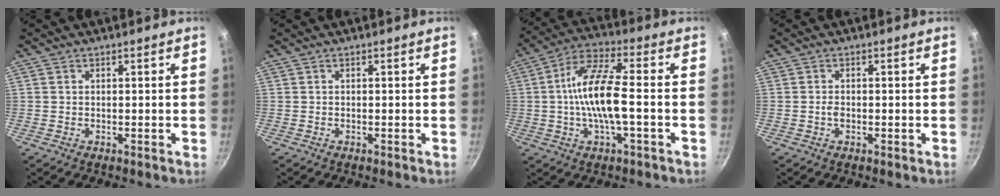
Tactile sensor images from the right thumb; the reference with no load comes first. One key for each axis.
{"total": 0.0}
{"total": 12.8, "fx": -1.4, "fy": 3.9, "fz": 12.1, "tx": -0.232, "ty": 0.029, "tz": -0.041}
{"total": 1.3, "fx": -0.4, "fy": 0.8, "fz": 1.0, "tx": -0.020, "ty": 0.003, "tz": -0.009}